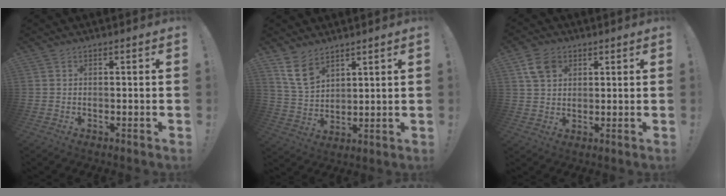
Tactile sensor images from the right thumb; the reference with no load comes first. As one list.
[{"total": 9.1, "force": [6.4, 4.8, 4.5], "torque": [-0.086, -0.026, 0.127]}, {"total": 7.4, "force": [3.6, 5.5, 3.5], "torque": [-0.057, -0.004, 0.072]}]